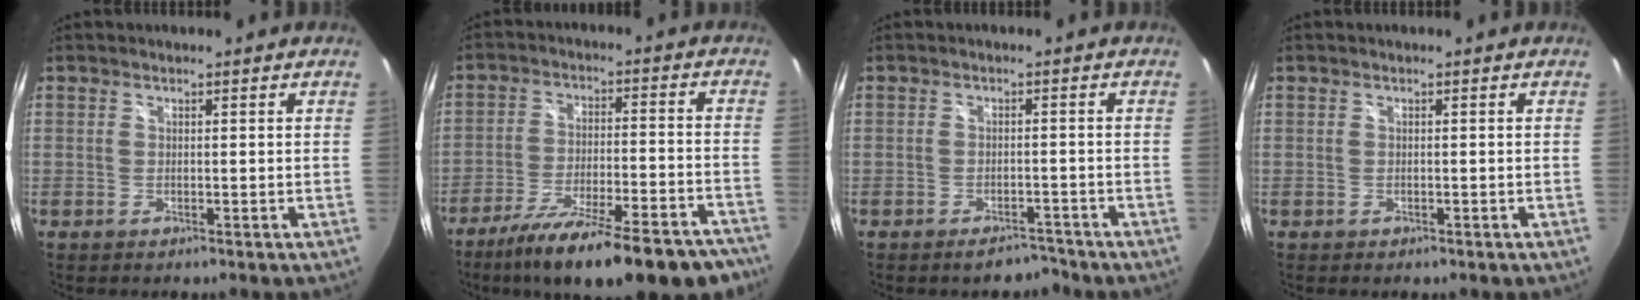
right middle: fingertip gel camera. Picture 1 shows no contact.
{"total": 24.1, "force": [-19.3, 5.6, 13.4], "torque": [-0.221, -0.044, -0.274]}
{"total": 3.7, "force": [-3.2, 1.5, 0.9], "torque": [-0.016, 0.004, -0.043]}
{"total": 0.6, "force": [-0.3, 0.4, 0.1], "torque": [-0.003, -0.002, -0.004]}